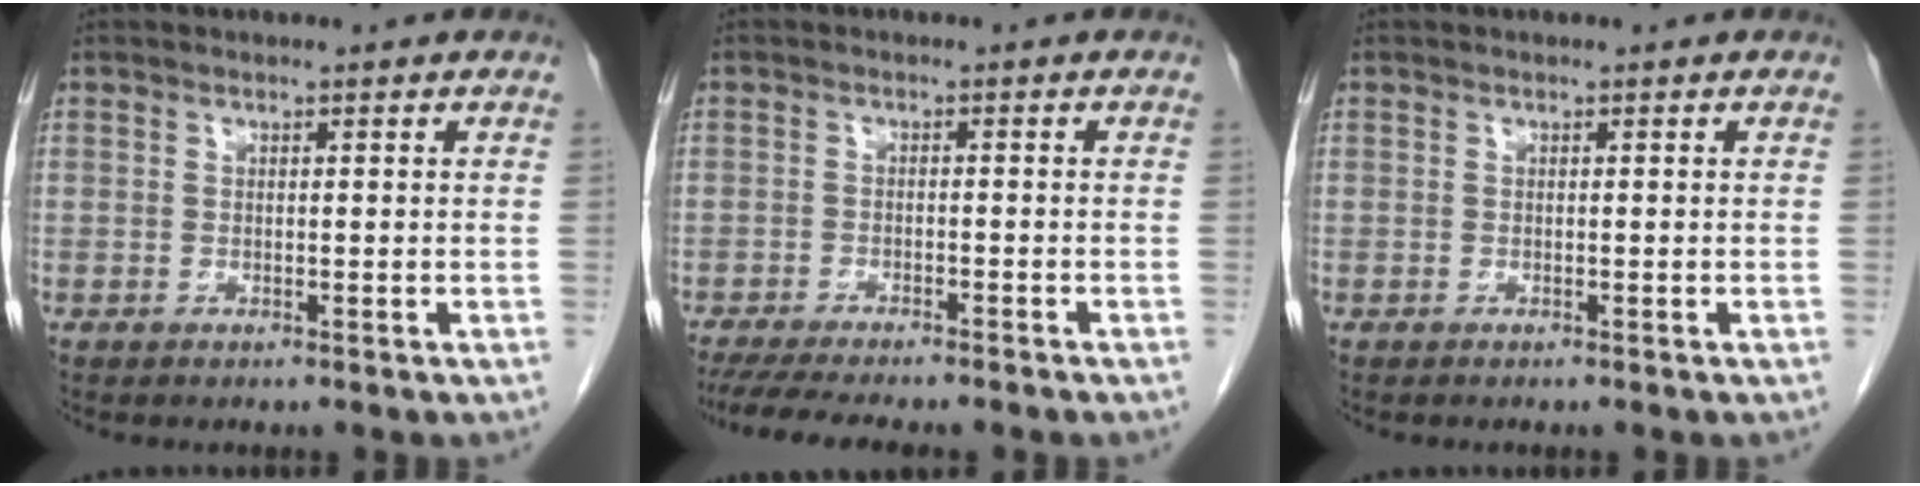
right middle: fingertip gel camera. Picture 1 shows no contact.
{"total": 11.7, "force": [-10.0, 1.3, 5.9], "torque": [-0.079, -0.011, -0.142]}
{"total": 0.0}